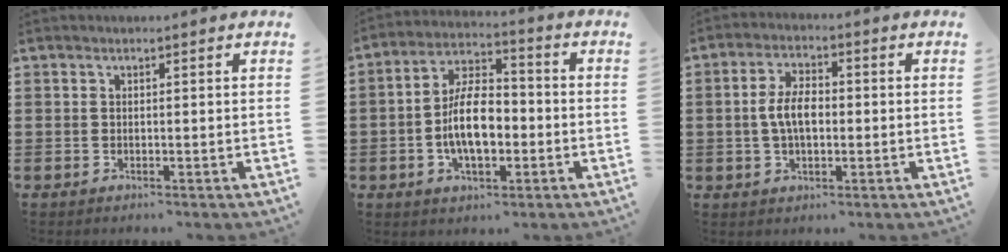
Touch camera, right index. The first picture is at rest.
{"total": 9.7, "force": [-1.8, 4.9, 8.2], "torque": [-0.153, 0.002, -0.040]}
{"total": 5.7, "force": [-0.4, 3.0, 4.8], "torque": [-0.105, 0.005, -0.012]}